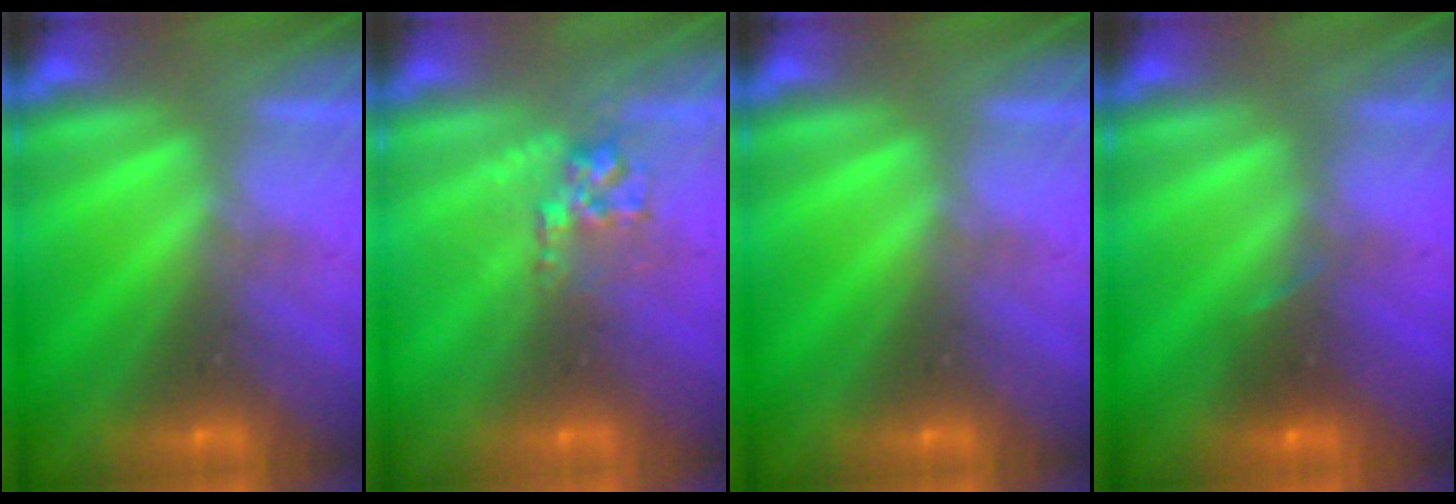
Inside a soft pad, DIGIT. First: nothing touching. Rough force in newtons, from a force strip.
{"total": 2.8}
{"total": 0.0}
{"total": 2.6}